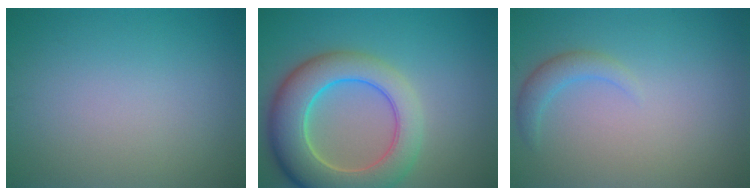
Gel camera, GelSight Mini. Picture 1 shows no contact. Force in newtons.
{"total": 9.1, "press": 9.1, "slide": 0.8}
{"total": 1.9, "press": 1.9, "slide": 0.2}